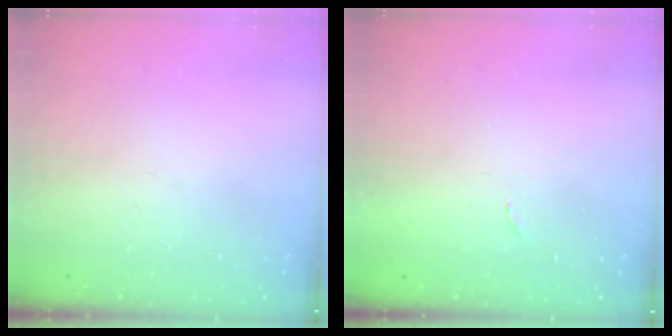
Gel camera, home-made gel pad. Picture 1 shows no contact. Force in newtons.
{"total": 5.0, "press": 5.0, "slide": 0.3}